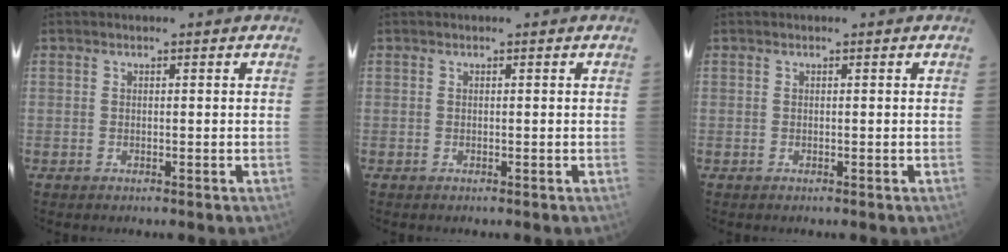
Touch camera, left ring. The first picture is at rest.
{"total": 0.0}
{"total": 0.0}